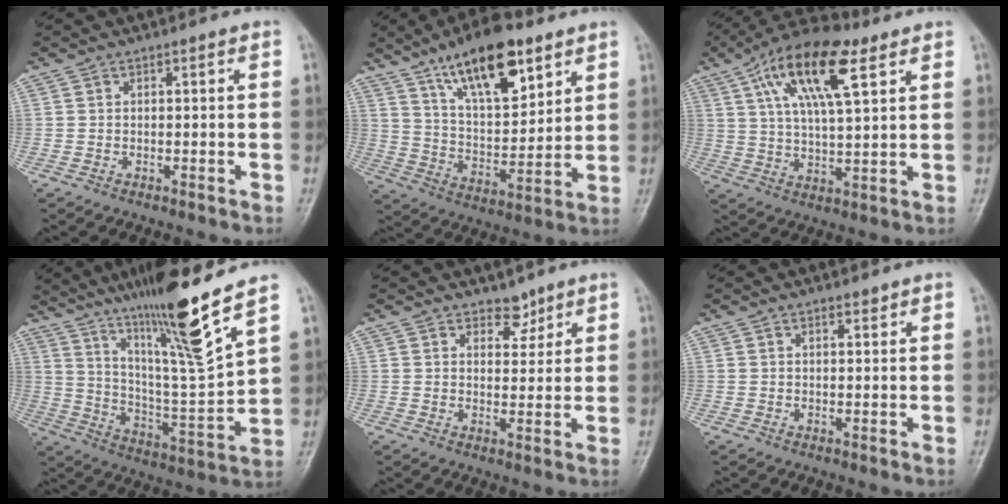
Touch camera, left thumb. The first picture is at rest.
{"total": 17.1, "force": [10.3, 6.7, 11.8], "torque": [-0.161, -0.051, 0.183]}
{"total": 16.1, "force": [7.3, 5.8, 13.1], "torque": [-0.223, -0.004, 0.124]}
{"total": 18.4, "force": [12.5, 0.3, 13.5], "torque": [-0.210, -0.076, 0.221]}
{"total": 3.4, "force": [2.6, 2.0, 0.9], "torque": [0.009, -0.018, 0.040]}
{"total": 1.2, "force": [0.9, 0.5, 0.6], "torque": [-0.006, -0.006, 0.014]}